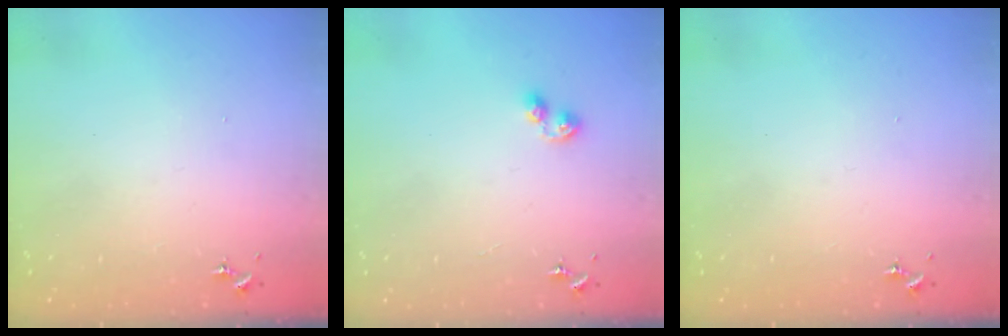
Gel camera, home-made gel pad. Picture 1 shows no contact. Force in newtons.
{"total": 4.8, "press": 4.8, "slide": 0.6}
{"total": 0.0}